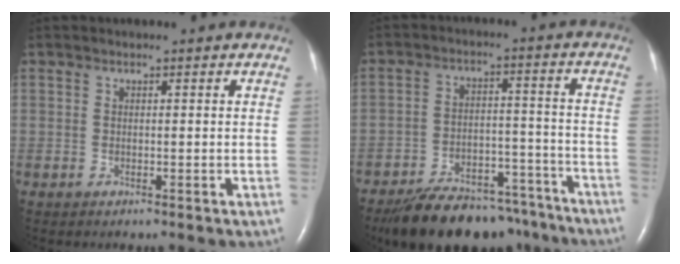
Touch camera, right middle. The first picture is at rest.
{"total": 18.4, "force": [-15.7, 6.6, 7.0], "torque": [-0.106, 0.010, -0.228]}